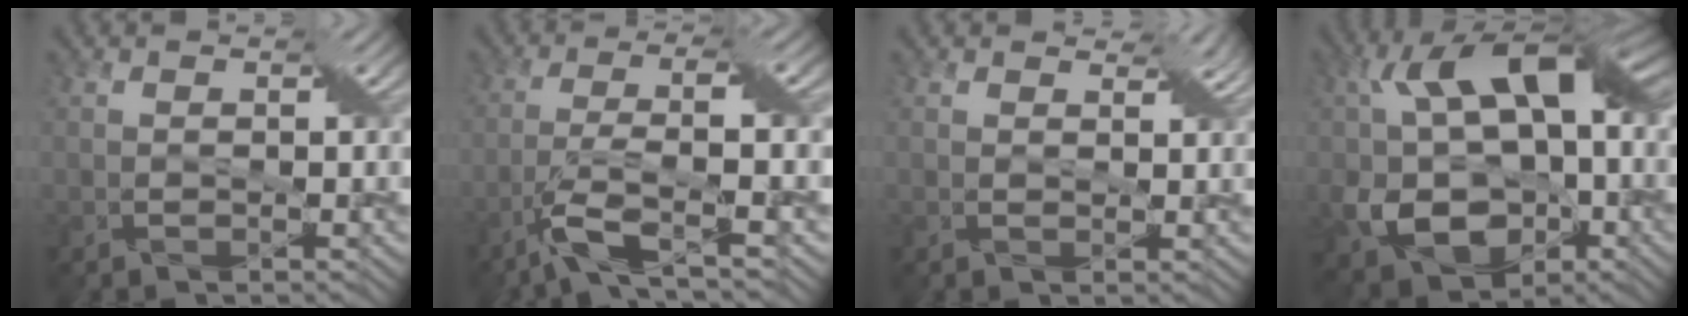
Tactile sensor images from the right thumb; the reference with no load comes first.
{"total": 6.8, "force": [-3.3, 0.9, 5.9], "torque": [-0.114, 0.005, -0.076]}
{"total": 2.6, "force": [2.0, 1.3, 1.2], "torque": [-0.024, -0.001, 0.032]}
{"total": 16.2, "force": [-0.6, 11.0, 11.8], "torque": [-0.214, -0.022, -0.007]}